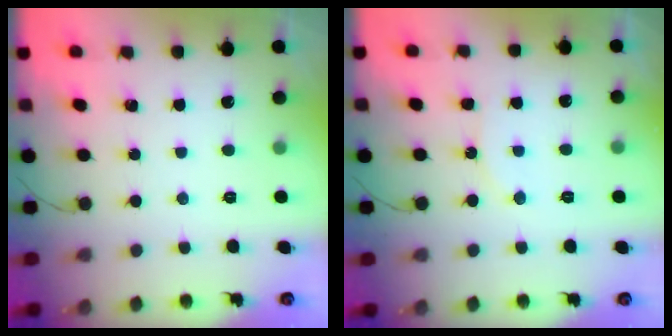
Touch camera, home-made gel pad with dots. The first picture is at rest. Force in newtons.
{"total": 6.1, "press": 6.0, "slide": 0.9}